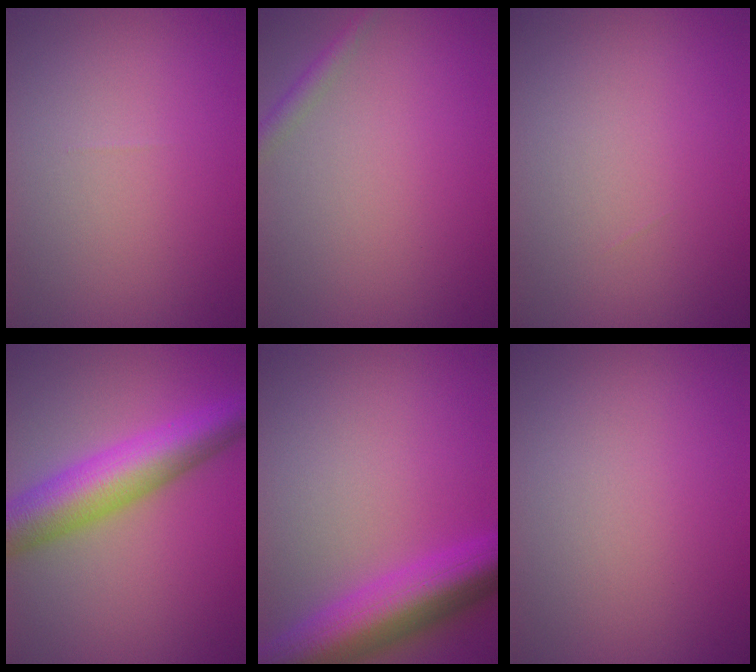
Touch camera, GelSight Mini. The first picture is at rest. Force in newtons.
{"total": 1.3, "press": 1.3, "slide": 0.0}
{"total": 0.0}
{"total": 7.9, "press": 7.9, "slide": 0.2}
{"total": 8.5, "press": 8.5, "slide": 0.5}
{"total": 0.0}